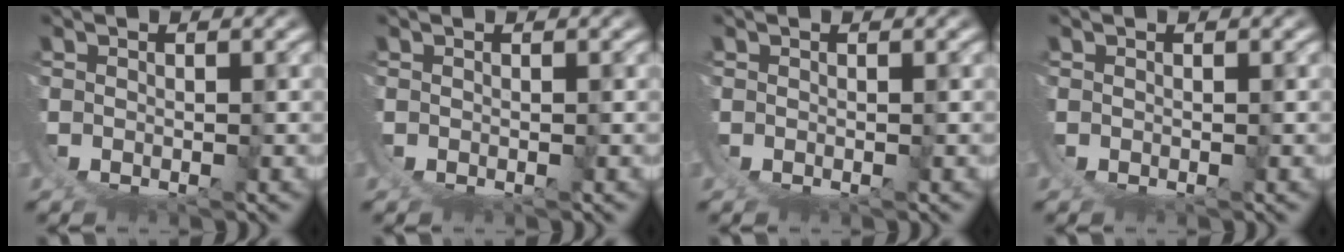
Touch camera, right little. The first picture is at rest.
{"total": 0.0}
{"total": 0.0}
{"total": 0.0}